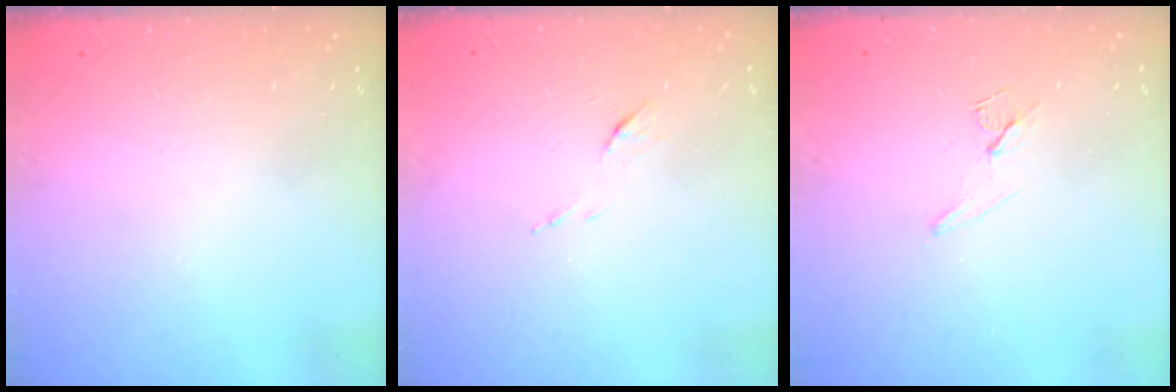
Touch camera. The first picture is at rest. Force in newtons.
{"total": 5.5, "press": 5.5, "slide": 0.5}
{"total": 6.7, "press": 6.0, "slide": 3.0}